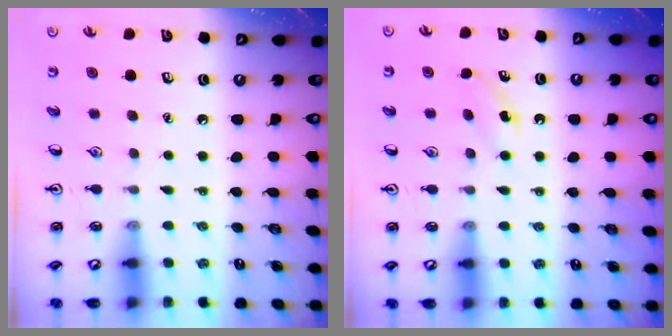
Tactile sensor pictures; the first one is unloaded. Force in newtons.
{"total": 2.6, "press": 2.4, "slide": 0.8}